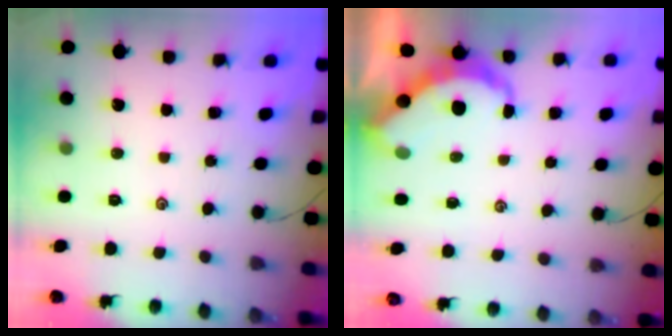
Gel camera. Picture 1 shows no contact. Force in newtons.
{"total": 5.8, "press": 5.8, "slide": 0.4}